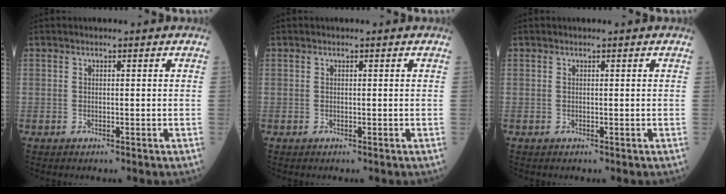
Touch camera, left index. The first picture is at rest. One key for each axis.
{"total": 0.0}
{"total": 0.0}